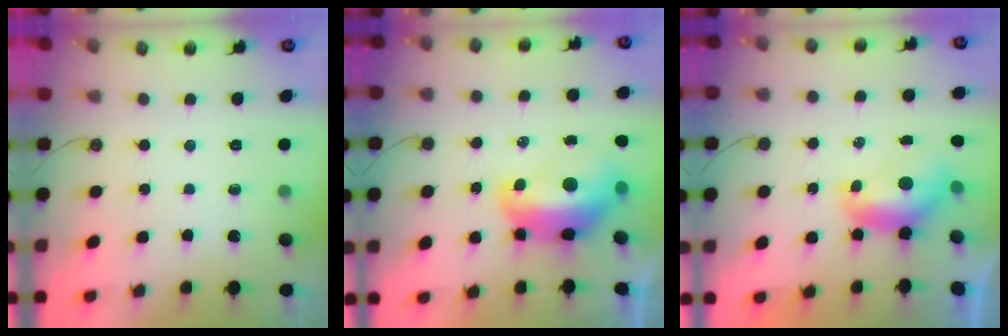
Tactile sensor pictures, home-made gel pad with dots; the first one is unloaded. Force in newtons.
{"total": 6.0, "press": 5.9, "slide": 1.2}
{"total": 1.3, "press": 1.2, "slide": 0.4}